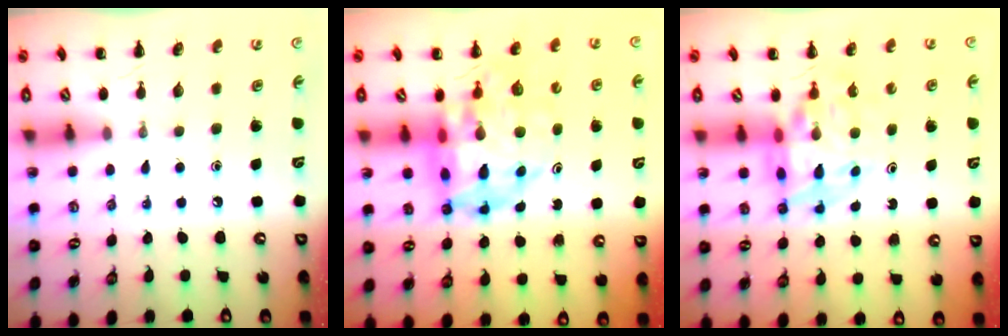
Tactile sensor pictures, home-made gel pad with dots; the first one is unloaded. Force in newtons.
{"total": 14.8, "press": 14.2, "slide": 4.3}
{"total": 11.2, "press": 10.8, "slide": 3.1}